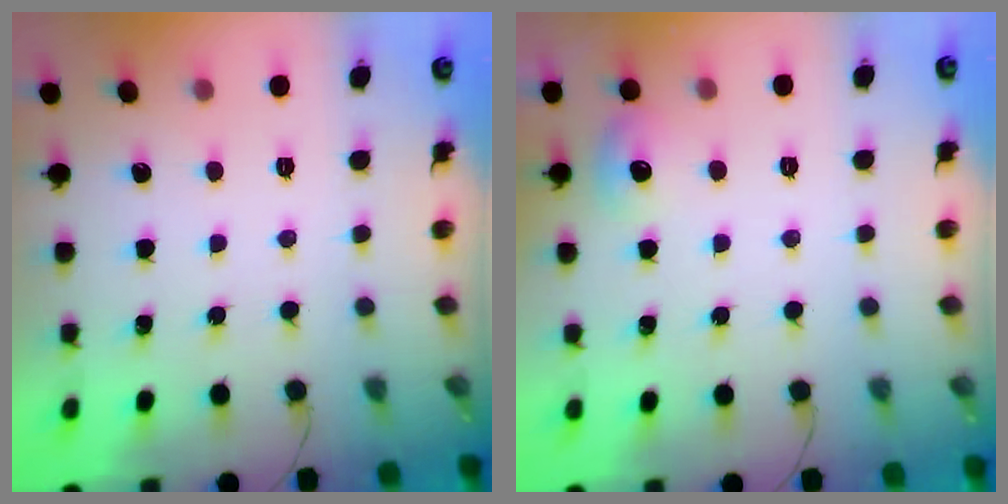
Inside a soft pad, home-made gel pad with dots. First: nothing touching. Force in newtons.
{"total": 6.4, "press": 5.8, "slide": 2.7}